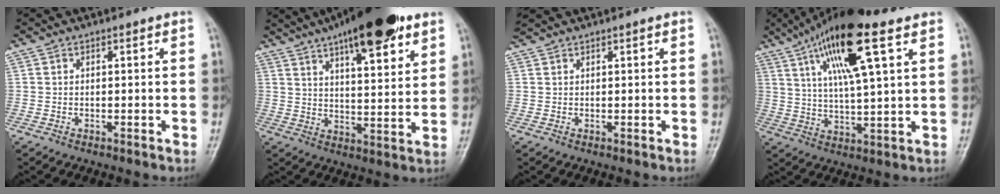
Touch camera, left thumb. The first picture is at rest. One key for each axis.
{"total": 19.5, "fx": 12.1, "fy": 5.9, "fz": 14.1, "tx": -0.196, "ty": -0.037, "tz": 0.188}
{"total": 2.3, "fx": 2.2, "fy": 0.0, "fz": 0.8, "tx": -0.013, "ty": 0.017, "tz": 0.043}
{"total": 17.1, "fx": 8.6, "fy": 3.8, "fz": 14.2, "tx": -0.248, "ty": -0.010, "tz": 0.152}